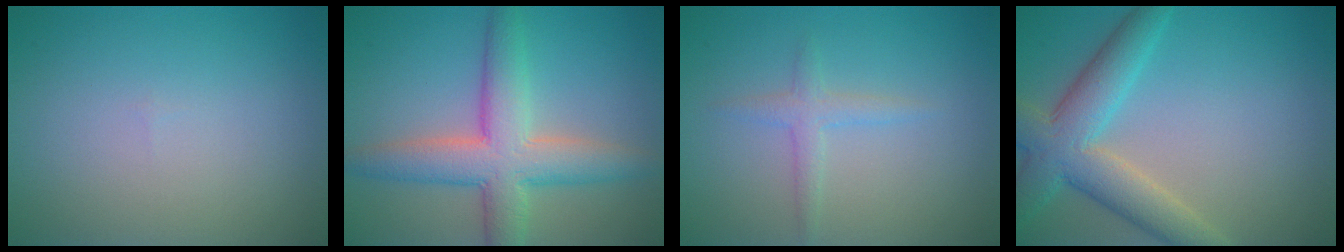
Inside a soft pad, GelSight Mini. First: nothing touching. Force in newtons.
{"total": 6.7, "press": 6.7, "slide": 0.6}
{"total": 1.7, "press": 1.7, "slide": 0.1}
{"total": 6.2, "press": 6.2, "slide": 0.2}